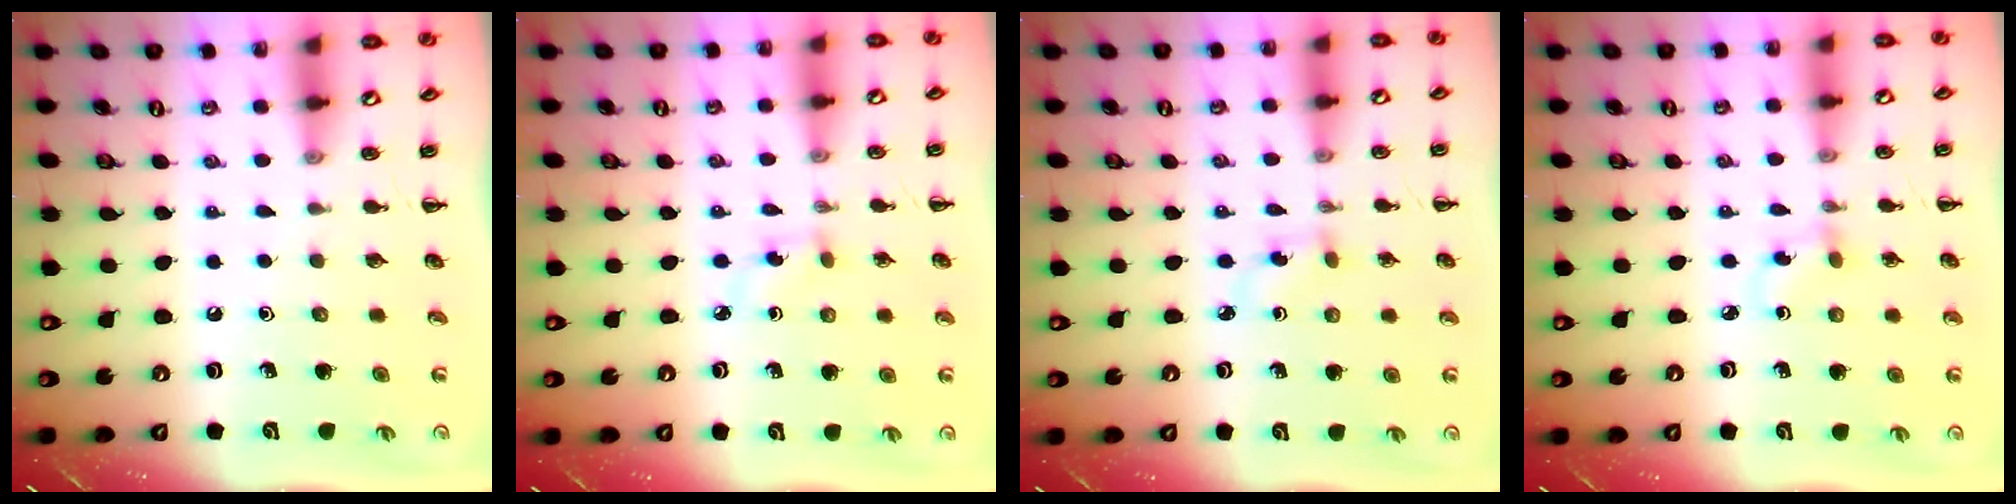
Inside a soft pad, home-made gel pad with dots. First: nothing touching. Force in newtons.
{"total": 3.6, "press": 3.3, "slide": 1.5}
{"total": 2.9, "press": 2.7, "slide": 1.1}
{"total": 1.6, "press": 1.4, "slide": 0.7}